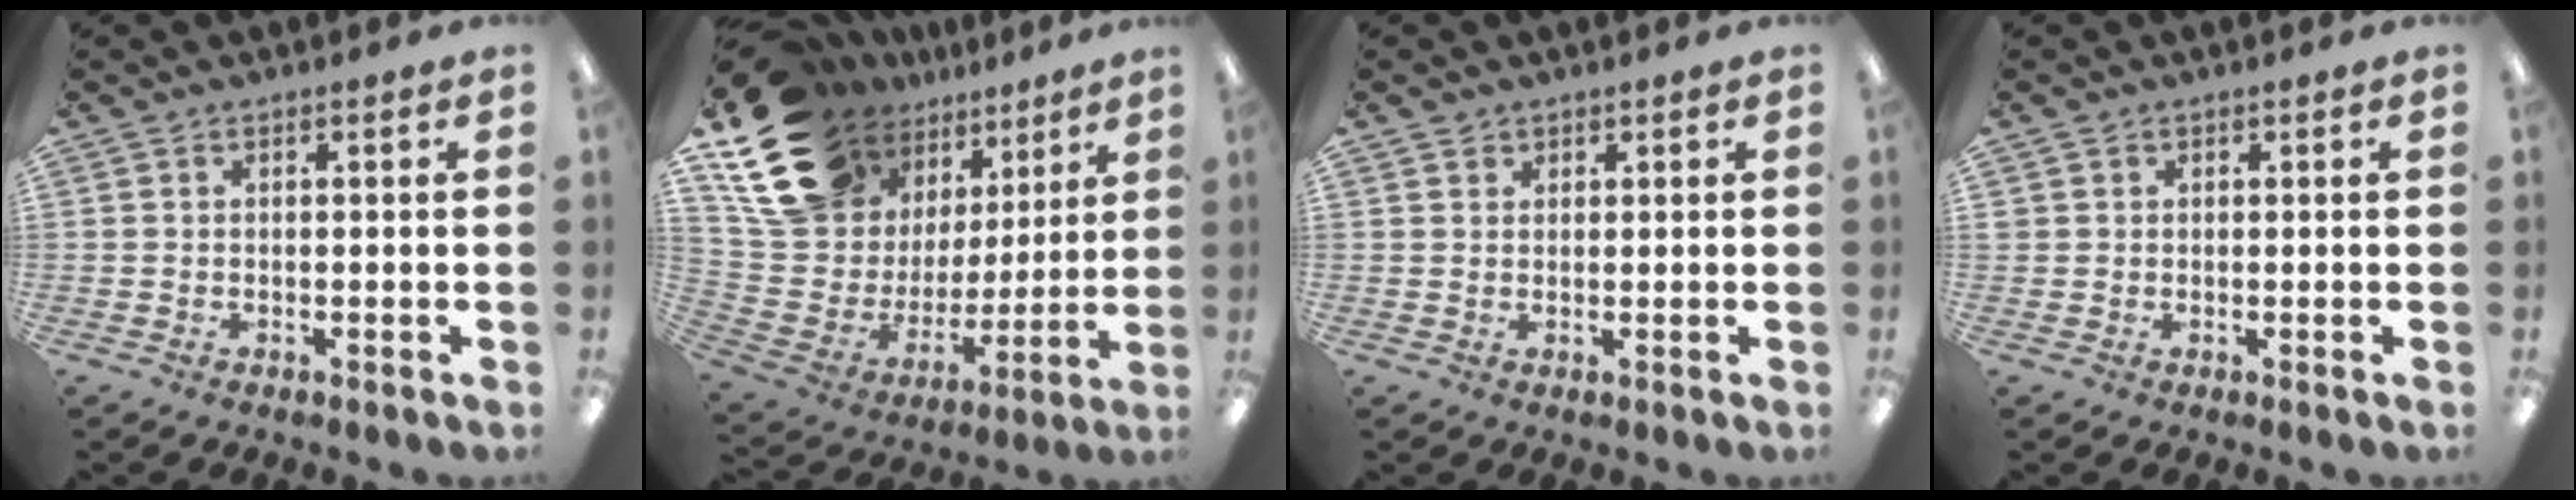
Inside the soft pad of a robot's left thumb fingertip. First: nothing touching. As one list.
[{"total": 21.0, "force": [14.2, 12.6, 9.0], "torque": [-0.185, -0.073, 0.277]}, {"total": 1.4, "force": [1.0, 1.0, 0.0], "torque": [0.008, -0.003, 0.019]}, {"total": 1.0, "force": [0.4, 1.0, 0.0], "torque": [0.000, 0.005, 0.006]}]